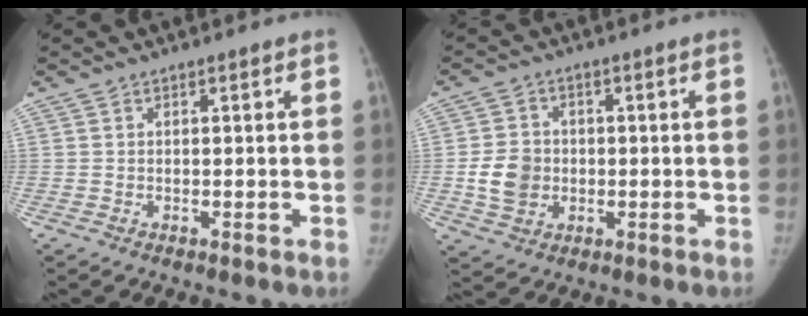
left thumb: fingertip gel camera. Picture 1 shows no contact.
{"total": 7.1, "force": [-0.7, 6.0, 3.7], "torque": [-0.050, 0.006, -0.012]}